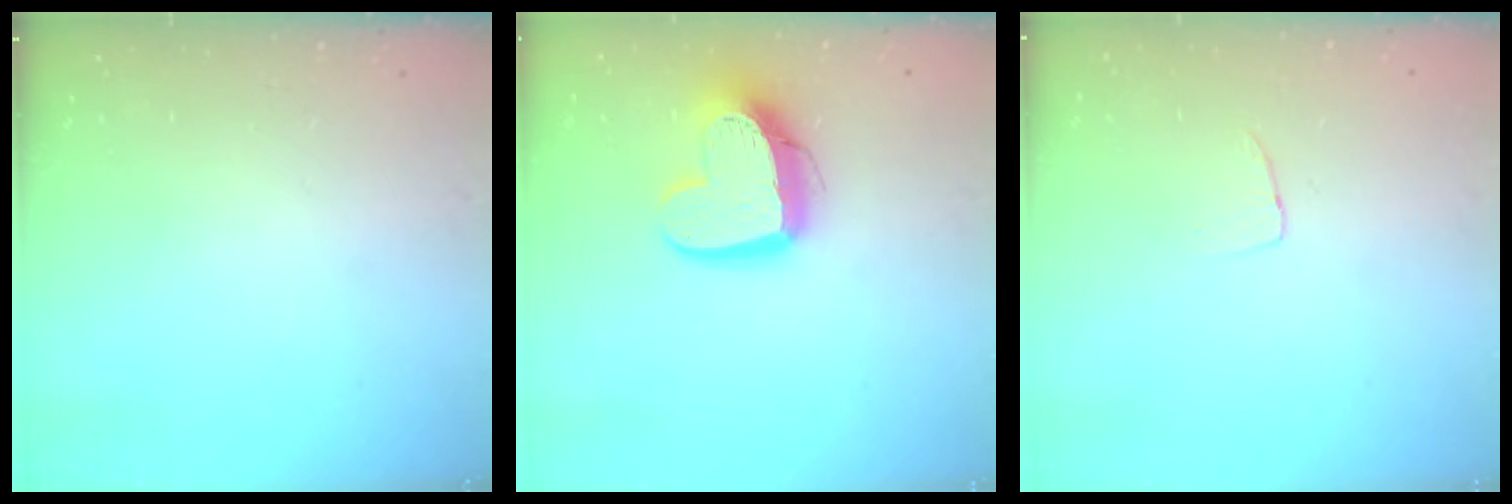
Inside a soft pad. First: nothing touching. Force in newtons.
{"total": 14.9, "press": 14.8, "slide": 1.5}
{"total": 2.9, "press": 2.9, "slide": 0.1}